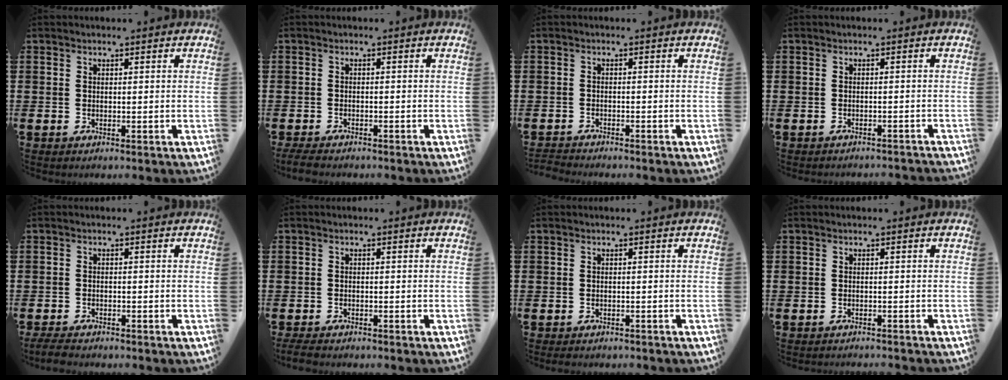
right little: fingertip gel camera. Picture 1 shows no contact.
{"total": 1.4, "force": [-1.3, 0.3, 0.5], "torque": [-0.012, 0.003, -0.027]}
{"total": 1.2, "force": [-1.2, 0.0, 0.0], "torque": [-0.004, 0.002, -0.026]}
{"total": 0.9, "force": [-0.9, -0.1, 0.0], "torque": [-0.001, 0.001, -0.019]}
{"total": 1.8, "force": [-1.6, 0.3, 0.6], "torque": [-0.012, 0.005, -0.034]}
{"total": 1.3, "force": [-1.2, 0.3, 0.5], "torque": [-0.011, 0.002, -0.025]}
{"total": 0.8, "force": [-0.8, 0.2, 0.1], "torque": [-0.005, -0.001, -0.016]}
{"total": 0.8, "force": [-0.8, -0.1, 0.0], "torque": [0.000, -0.001, -0.016]}